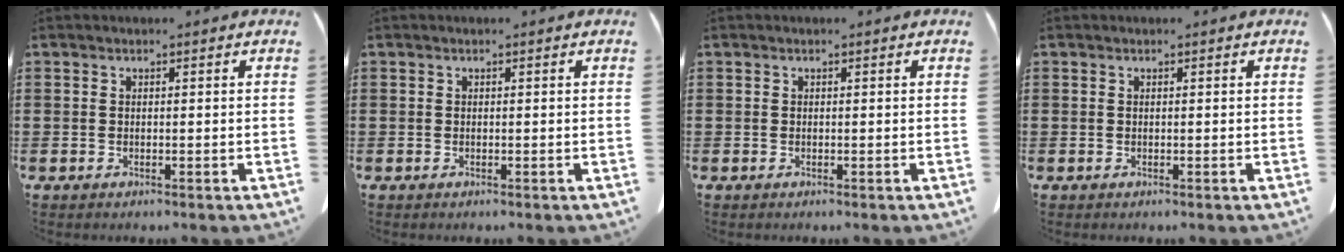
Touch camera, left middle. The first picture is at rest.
{"total": 0.0}
{"total": 0.0}
{"total": 0.0}